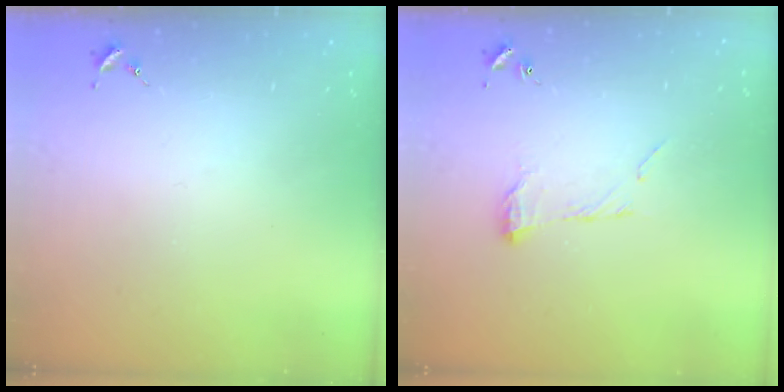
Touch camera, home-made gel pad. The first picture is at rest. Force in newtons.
{"total": 8.9, "press": 8.9, "slide": 0.1}